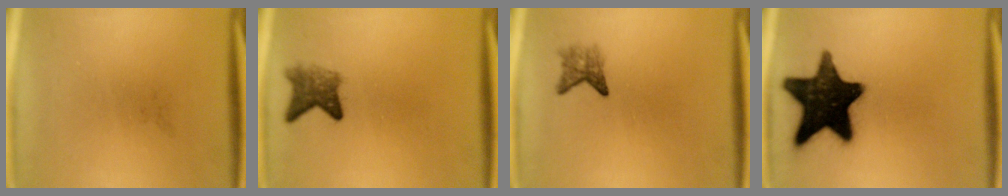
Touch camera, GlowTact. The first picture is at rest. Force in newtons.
{"total": 3.7}
{"total": 2.3}
{"total": 17.6}